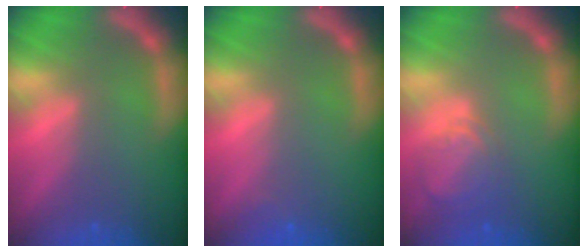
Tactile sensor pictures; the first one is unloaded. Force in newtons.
{"total": 0.9}
{"total": 4.0}